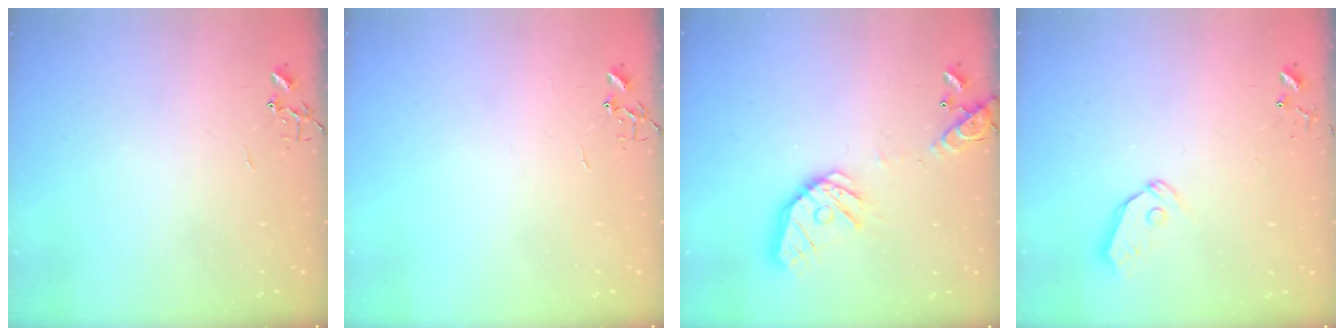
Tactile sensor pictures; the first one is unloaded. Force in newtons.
{"total": 0.0}
{"total": 16.9, "press": 16.7, "slide": 3.0}
{"total": 6.0, "press": 6.0, "slide": 0.5}